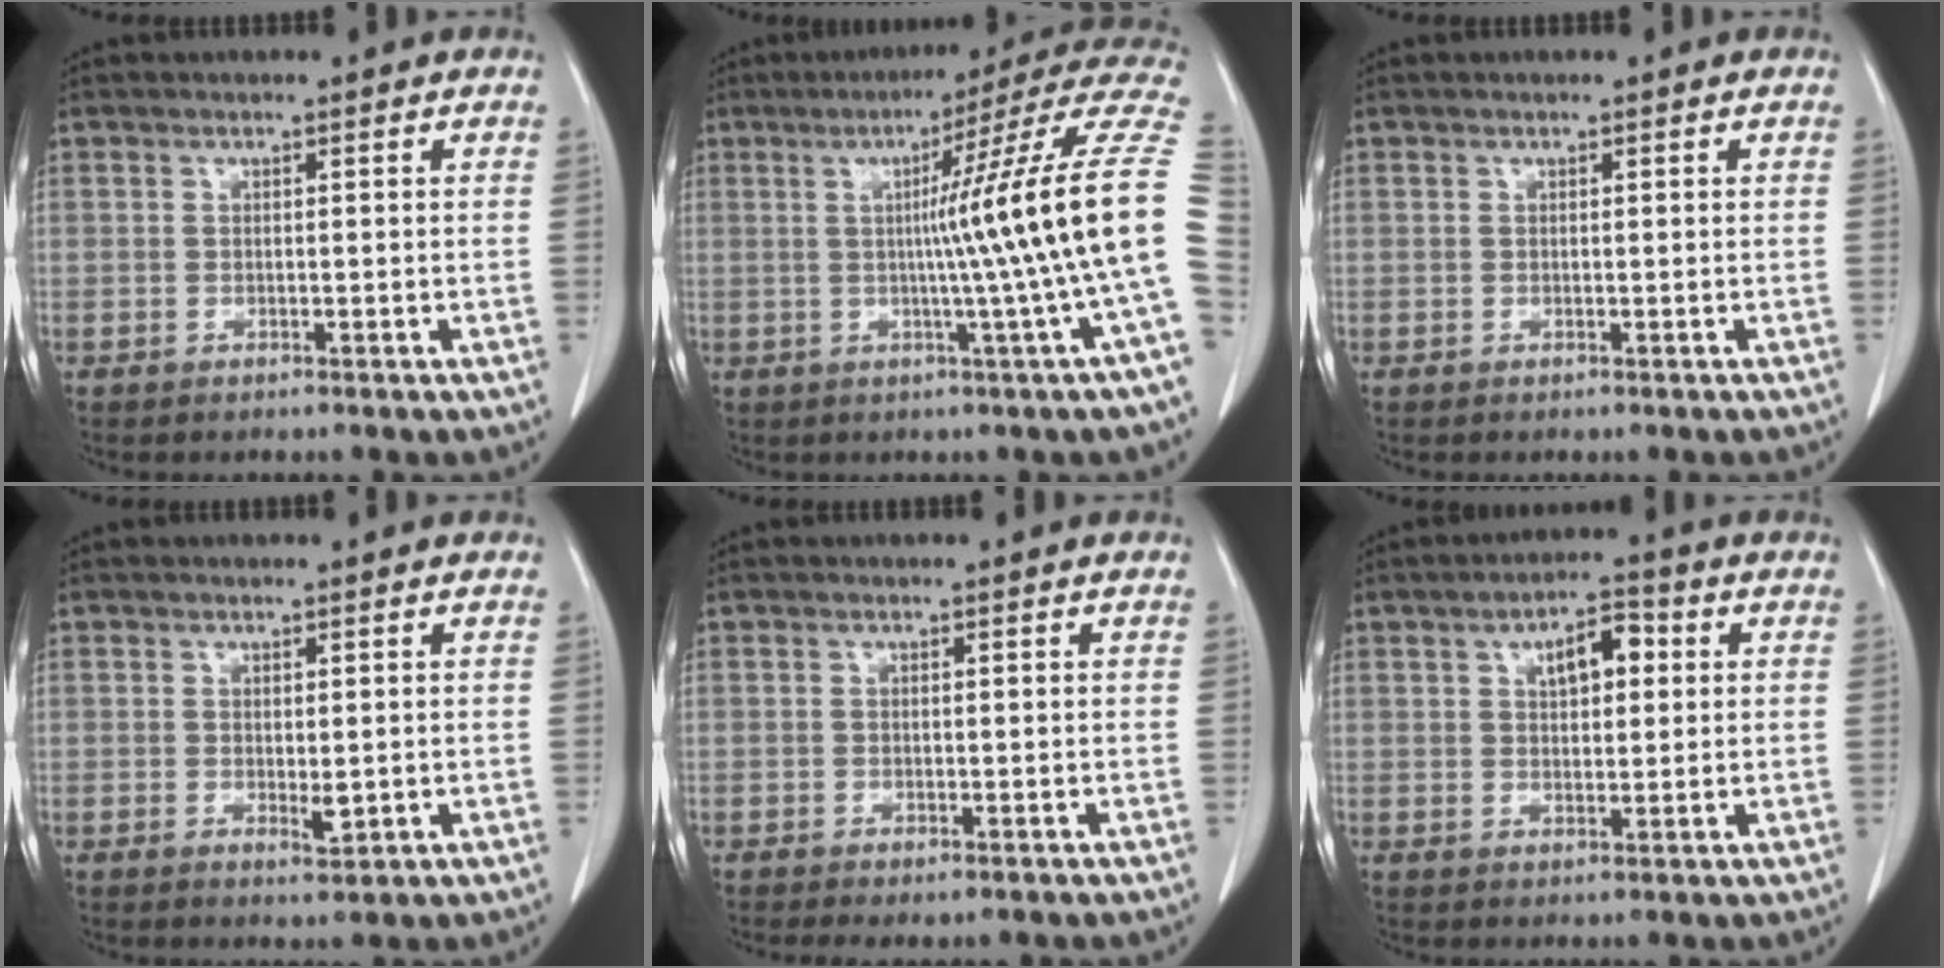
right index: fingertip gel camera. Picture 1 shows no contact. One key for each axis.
{"total": 18.2, "fx": -0.4, "fy": -3.3, "fz": 17.9, "tx": -0.205, "ty": 0.007, "tz": -0.018}
{"total": 0.0}
{"total": 2.0, "fx": -0.1, "fy": 0.9, "fz": 1.8, "tx": -0.029, "ty": -0.006, "tz": 0.003}
{"total": 2.2, "fx": -1.5, "fy": 0.9, "fz": 1.3, "tx": -0.014, "ty": -0.004, "tz": -0.018}
{"total": 5.9, "fx": 1.9, "fy": 2.7, "fz": 4.9, "tx": -0.077, "ty": 0.013, "tz": 0.031}